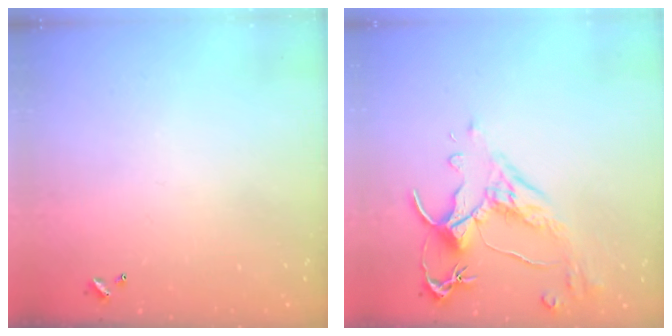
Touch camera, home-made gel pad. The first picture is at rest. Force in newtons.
{"total": 2.6, "press": 2.2, "slide": 1.3}